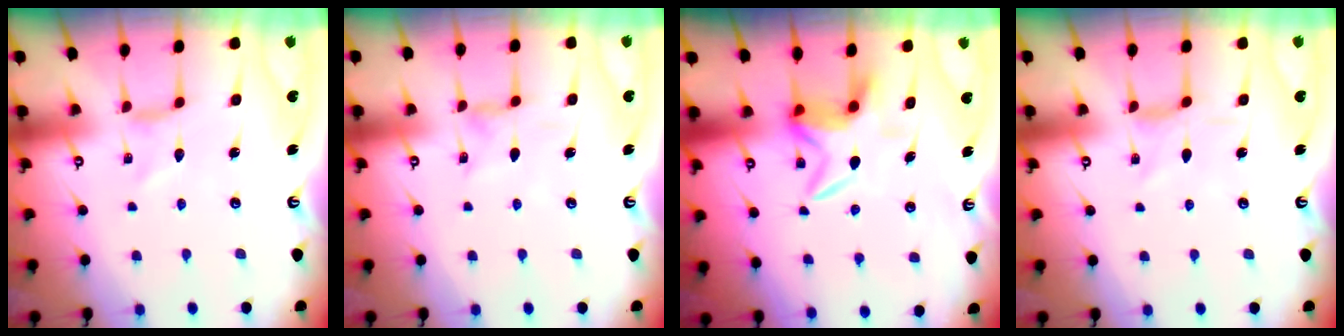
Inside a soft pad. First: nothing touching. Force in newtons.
{"total": 1.9, "press": 1.9, "slide": 0.1}
{"total": 6.1, "press": 6.1, "slide": 0.5}
{"total": 0.9, "press": 0.8, "slide": 0.4}